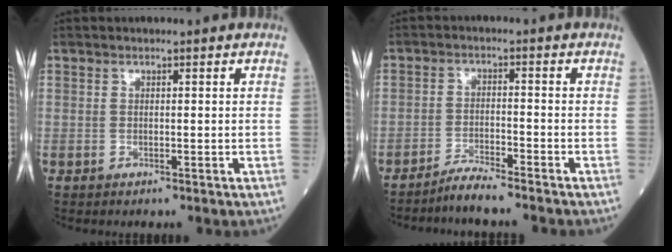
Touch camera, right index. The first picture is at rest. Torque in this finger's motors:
{"motor_torque": [-0.17, -0.33, 0.01, 0.00]}